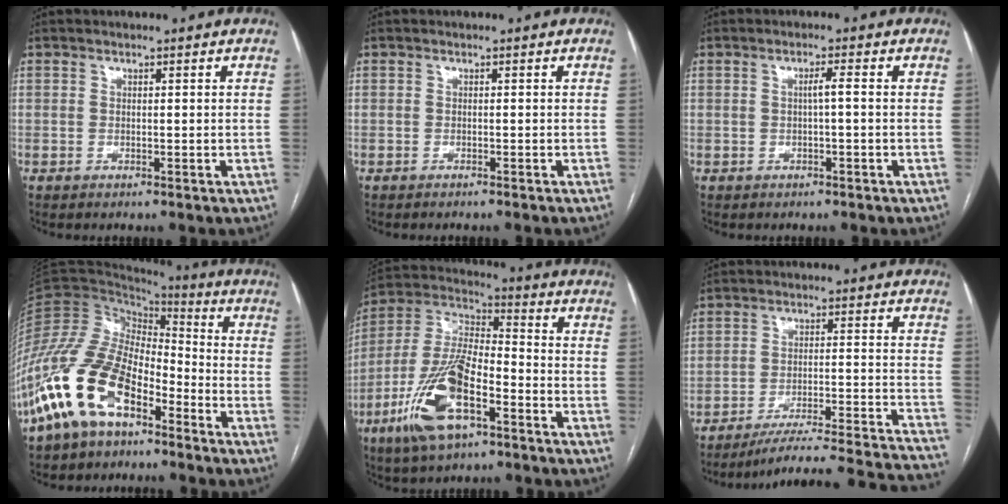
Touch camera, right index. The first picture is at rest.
{"total": 0.9, "force": [-0.9, -0.1, 0.3], "torque": [-0.004, 0.001, -0.012]}
{"total": 1.8, "force": [-0.1, -0.1, 1.8], "torque": [-0.029, 0.004, 0.000]}
{"total": 16.1, "force": [-9.4, 7.5, 10.8], "torque": [-0.240, 0.017, -0.183]}
{"total": 16.7, "force": [-7.4, 5.5, 13.9], "torque": [-0.298, -0.003, -0.133]}
{"total": 25.5, "force": [-23.9, -1.1, 8.9], "torque": [-0.054, -0.017, -0.315]}